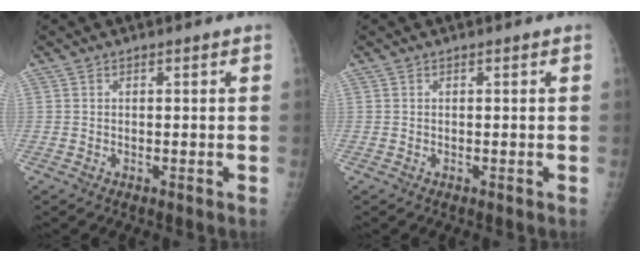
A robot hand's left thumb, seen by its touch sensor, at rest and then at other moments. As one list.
[{"total": 0.0}]